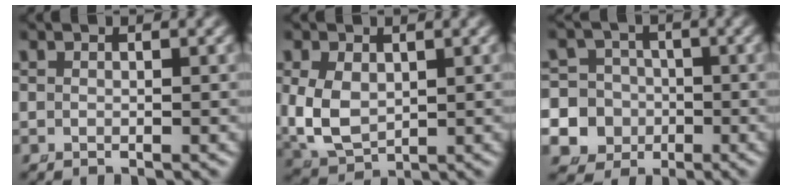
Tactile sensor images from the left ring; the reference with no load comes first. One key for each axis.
{"total": 7.3, "fx": -0.7, "fy": 6.3, "fz": 3.7, "tx": -0.114, "ty": -0.037, "tz": 0.010}
{"total": 15.0, "fx": -4.3, "fy": 14.1, "fz": 2.9, "tx": -0.109, "ty": -0.075, "tz": -0.071}